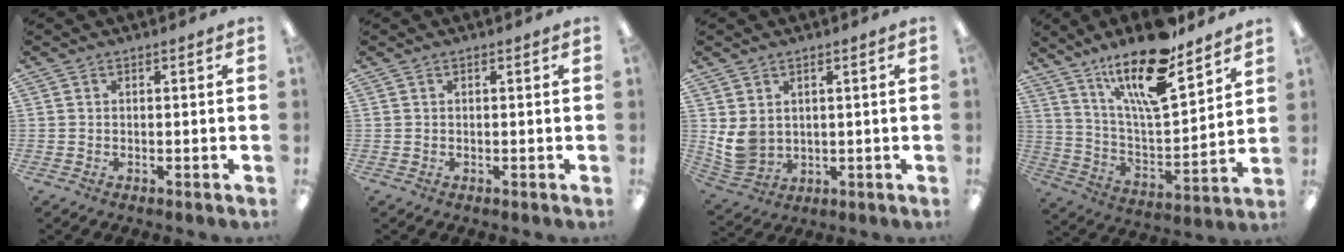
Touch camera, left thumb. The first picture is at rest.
{"total": 0.0}
{"total": 6.8, "force": [2.0, 5.3, 3.8], "torque": [-0.087, -0.007, 0.042]}
{"total": 20.0, "force": [14.3, 5.9, 12.7], "torque": [-0.228, -0.081, 0.240]}